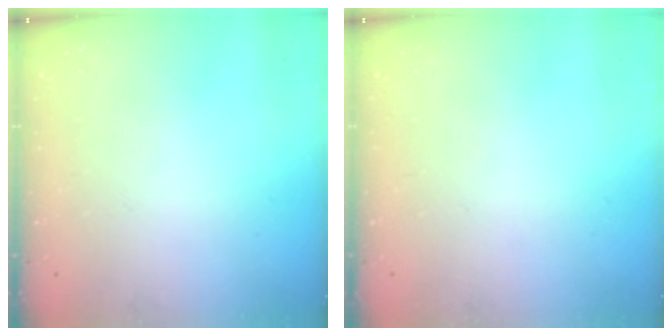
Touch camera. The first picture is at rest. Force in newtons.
{"total": 0.0}